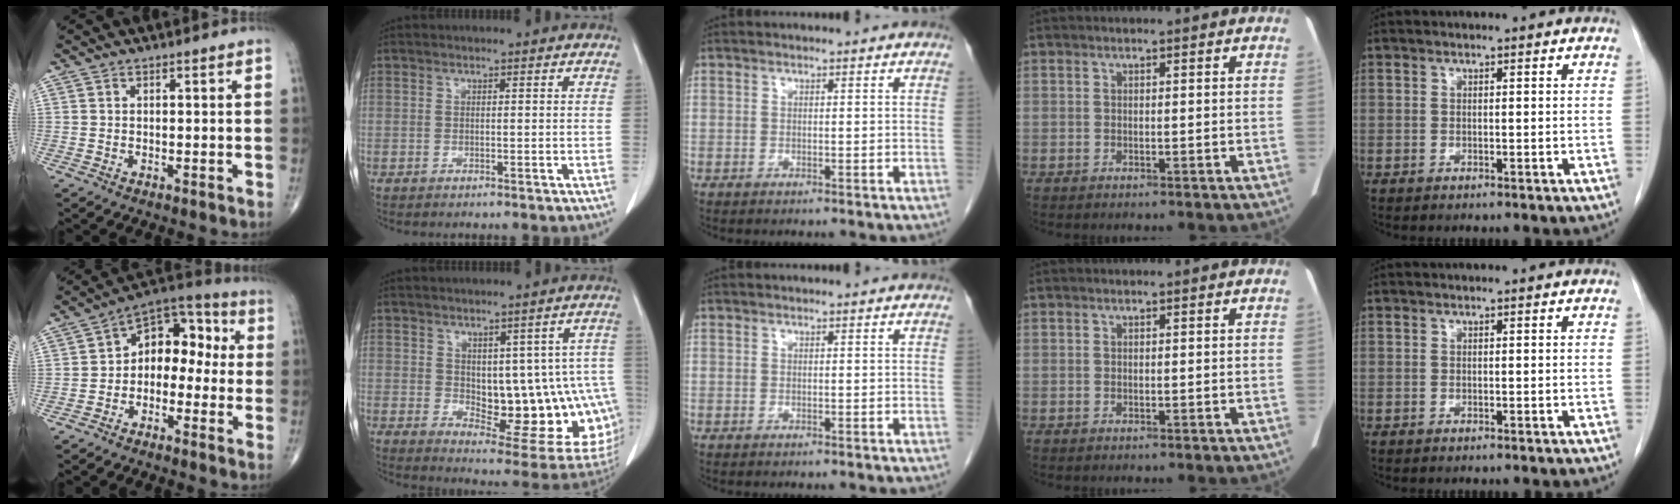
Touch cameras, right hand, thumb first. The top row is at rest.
{"thumb": {"total": 11.0, "force": [-0.8, 7.7, 7.9], "torque": [-0.073, 0.050, -0.037]}, "index": {"total": 16.0, "force": [-1.0, 7.8, 13.9], "torque": [-0.130, 0.007, 0.012]}}